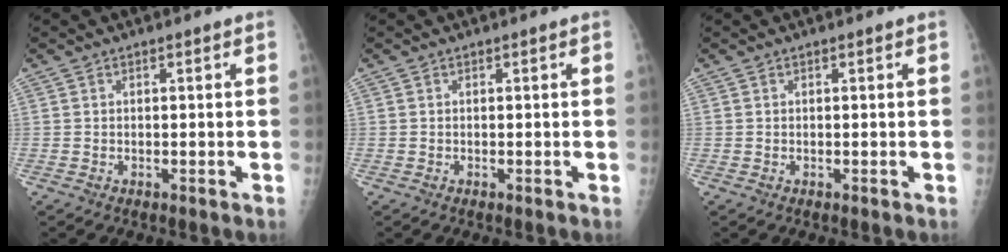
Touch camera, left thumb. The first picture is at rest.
{"total": 0.0}
{"total": 0.0}